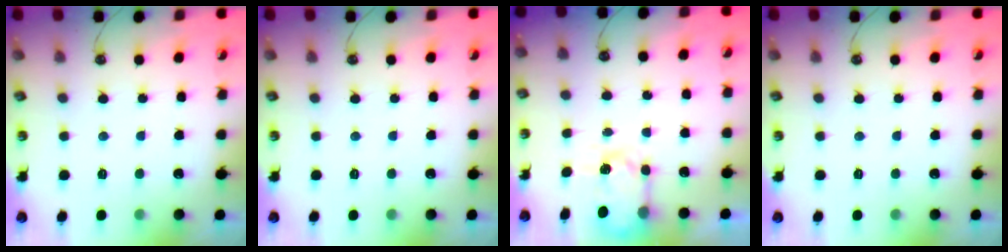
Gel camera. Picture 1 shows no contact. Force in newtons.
{"total": 0.0}
{"total": 6.1, "press": 6.1, "slide": 0.4}
{"total": 0.0}